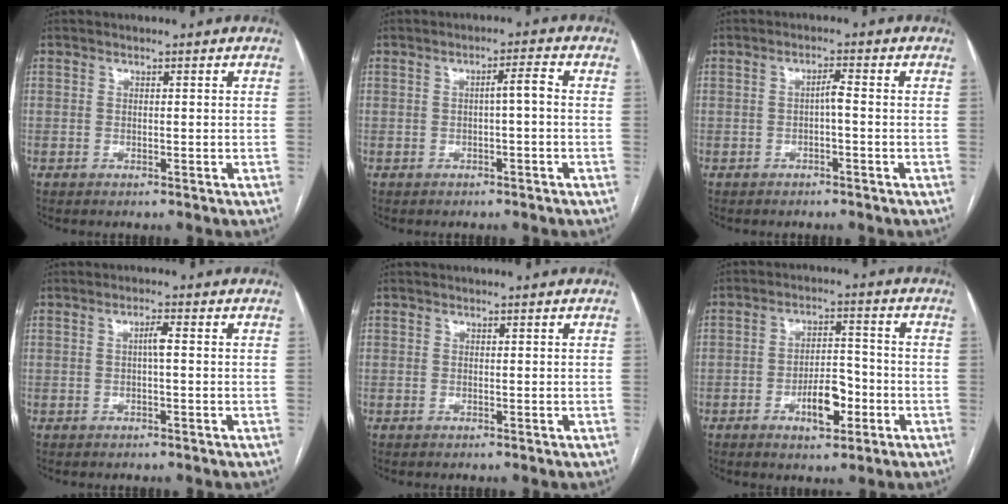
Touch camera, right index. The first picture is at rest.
{"total": 2.4, "force": [-0.3, 0.2, 2.4], "torque": [-0.034, 0.006, -0.004]}
{"total": 1.7, "force": [-0.4, 0.1, 1.7], "torque": [-0.028, 0.003, -0.007]}
{"total": 1.8, "force": [0.1, 0.2, 1.8], "torque": [-0.032, 0.003, 0.002]}
{"total": 0.0}
{"total": 7.0, "force": [-2.8, 2.8, 5.7], "torque": [-0.096, 0.008, -0.043]}